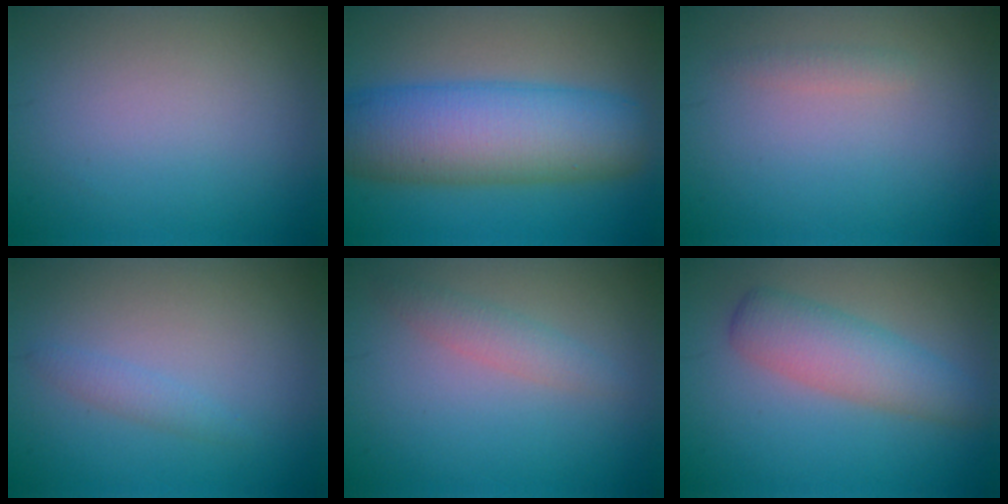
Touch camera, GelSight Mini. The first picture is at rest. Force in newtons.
{"total": 10.4, "press": 10.4, "slide": 0.3}
{"total": 0.9, "press": 0.9, "slide": 0.0}
{"total": 1.2, "press": 1.2, "slide": 0.0}
{"total": 1.8, "press": 1.8, "slide": 0.0}
{"total": 4.3, "press": 4.3, "slide": 0.0}